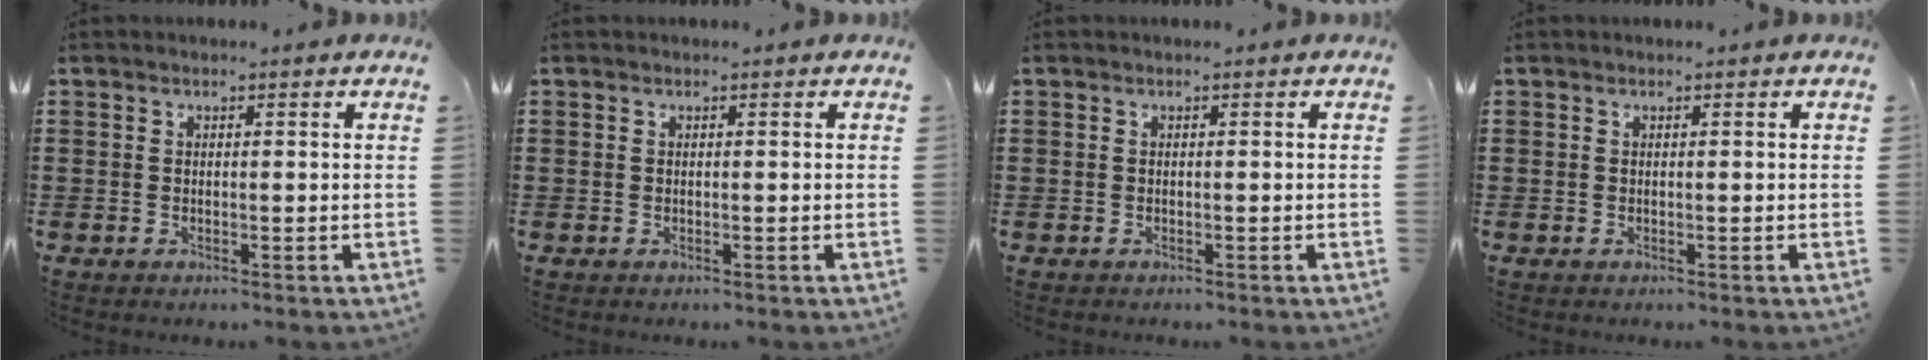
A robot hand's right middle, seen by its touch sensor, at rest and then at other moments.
{"total": 0.0}
{"total": 0.0}
{"total": 0.0}